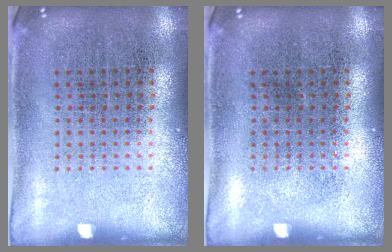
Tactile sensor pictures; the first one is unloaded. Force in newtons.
{"total": 0.0}